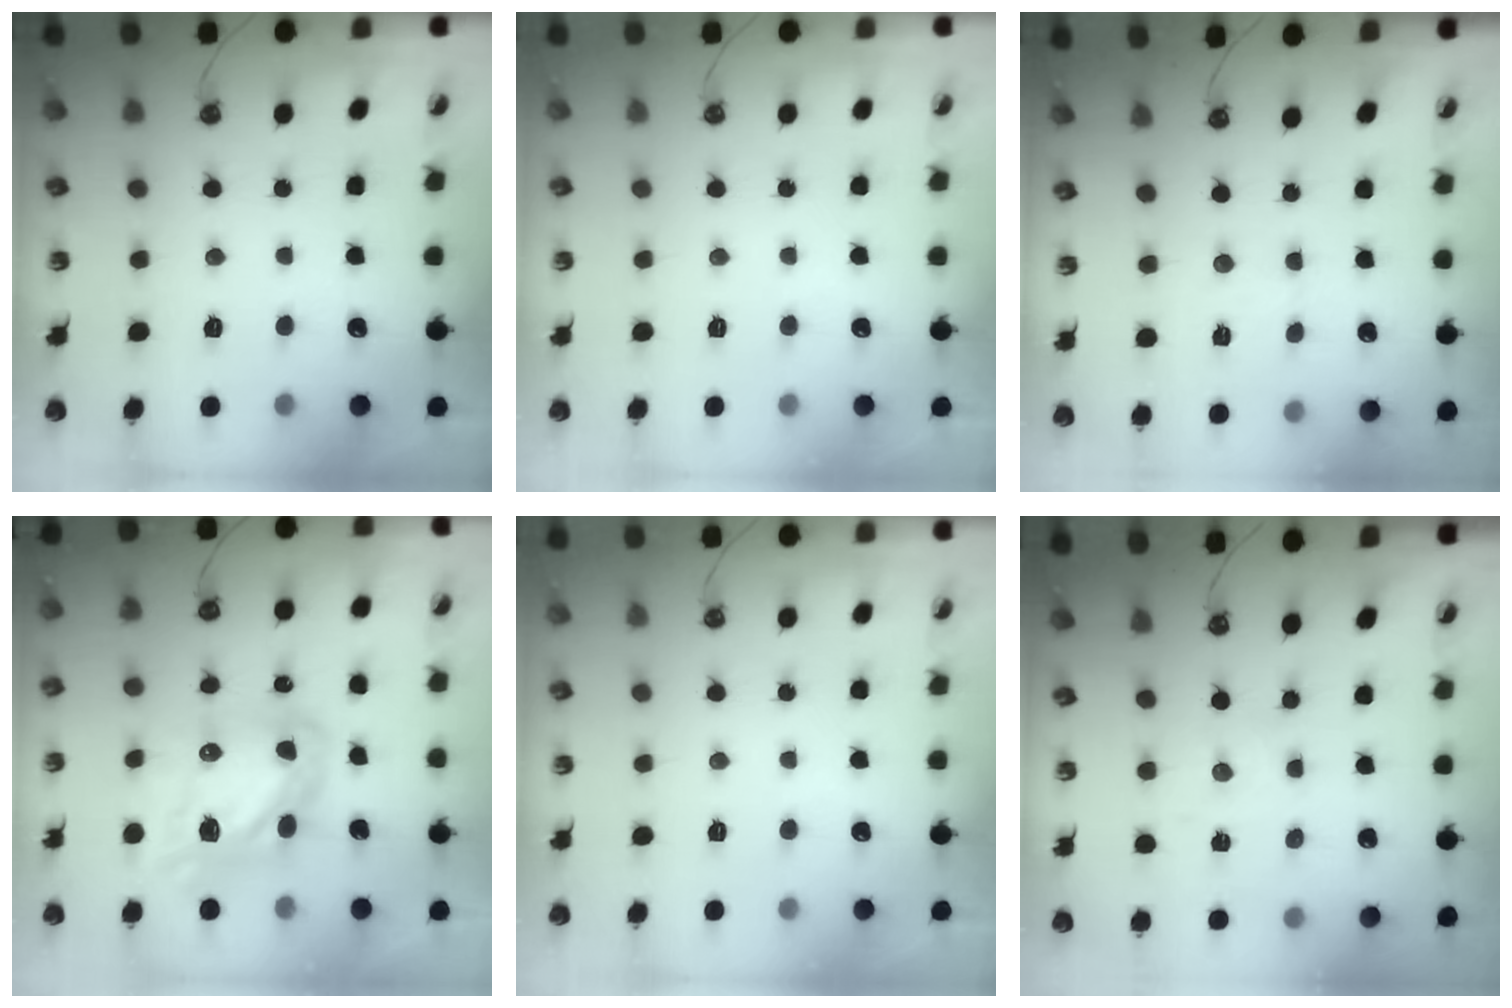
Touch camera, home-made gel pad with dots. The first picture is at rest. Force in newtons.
{"total": 0.0}
{"total": 2.9, "press": 2.9, "slide": 0.4}
{"total": 17.2, "press": 17.1, "slide": 1.8}
{"total": 0.0}
{"total": 0.6, "press": 0.6, "slide": 0.2}